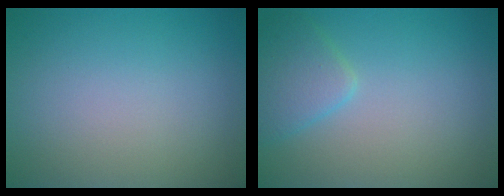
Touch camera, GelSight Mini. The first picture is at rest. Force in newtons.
{"total": 2.7, "press": 2.7, "slide": 0.1}